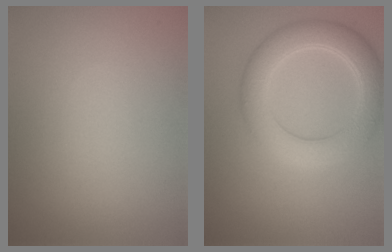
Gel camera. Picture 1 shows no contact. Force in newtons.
{"total": 5.3, "press": 5.3, "slide": 0.2}